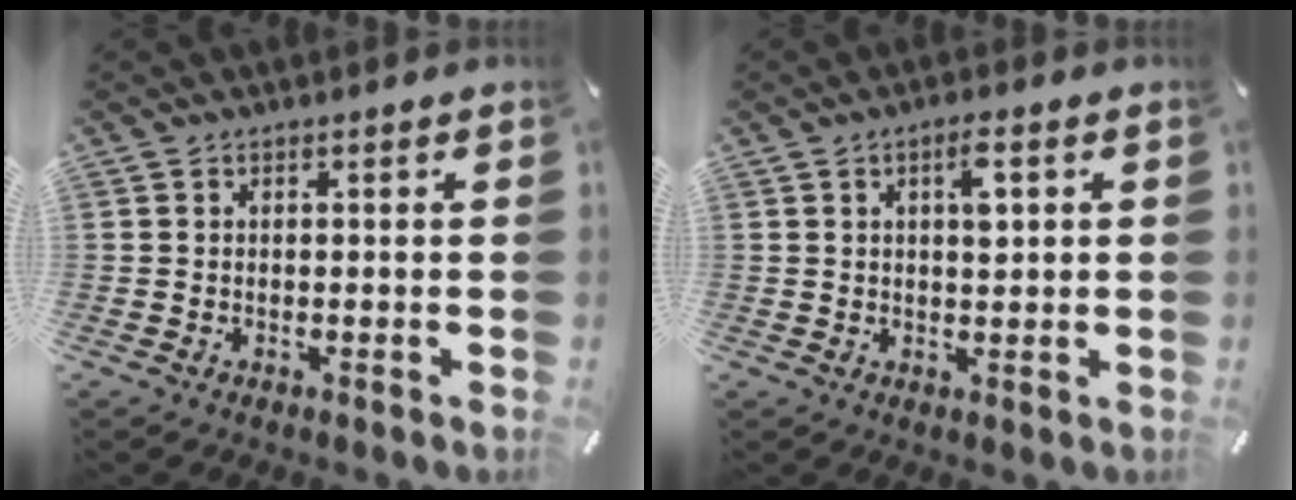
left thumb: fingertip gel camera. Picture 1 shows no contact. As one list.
[{"total": 5.2, "force": [1.5, 1.9, 4.6], "torque": [-0.071, -0.001, 0.019]}]